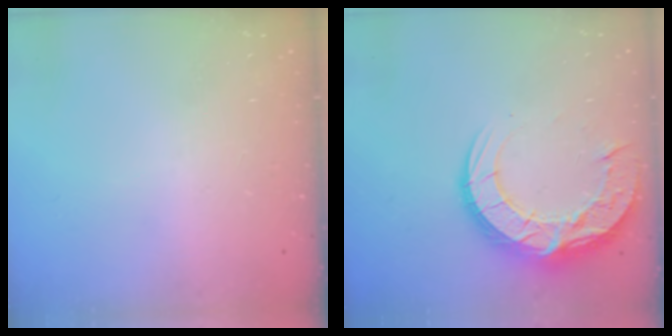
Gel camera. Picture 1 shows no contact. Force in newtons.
{"total": 17.9, "press": 17.8, "slide": 1.3}